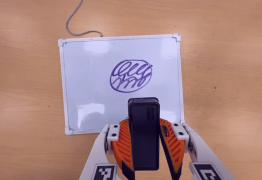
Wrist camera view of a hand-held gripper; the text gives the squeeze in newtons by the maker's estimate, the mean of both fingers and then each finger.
{"total": 7.4, "left": 6.3, "right": 8.4}